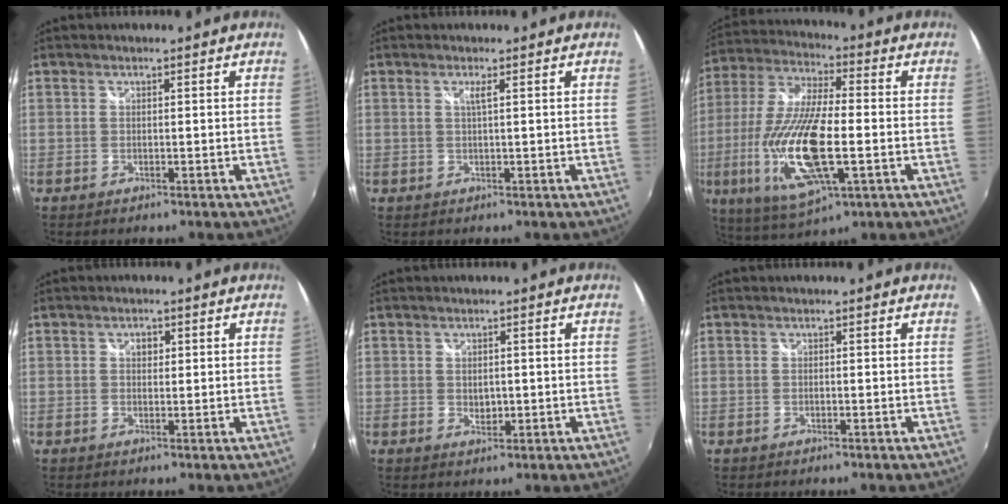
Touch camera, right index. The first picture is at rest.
{"total": 1.3, "force": [0.5, -0.4, 1.1], "torque": [-0.021, -0.002, 0.007]}
{"total": 19.7, "force": [-4.7, 5.8, 18.3], "torque": [-0.381, -0.022, -0.085]}
{"total": 1.6, "force": [0.5, 1.2, 0.9], "torque": [-0.012, 0.005, 0.008]}
{"total": 1.9, "force": [0.2, 1.5, 1.1], "torque": [-0.014, -0.001, 0.005]}
{"total": 0.0}